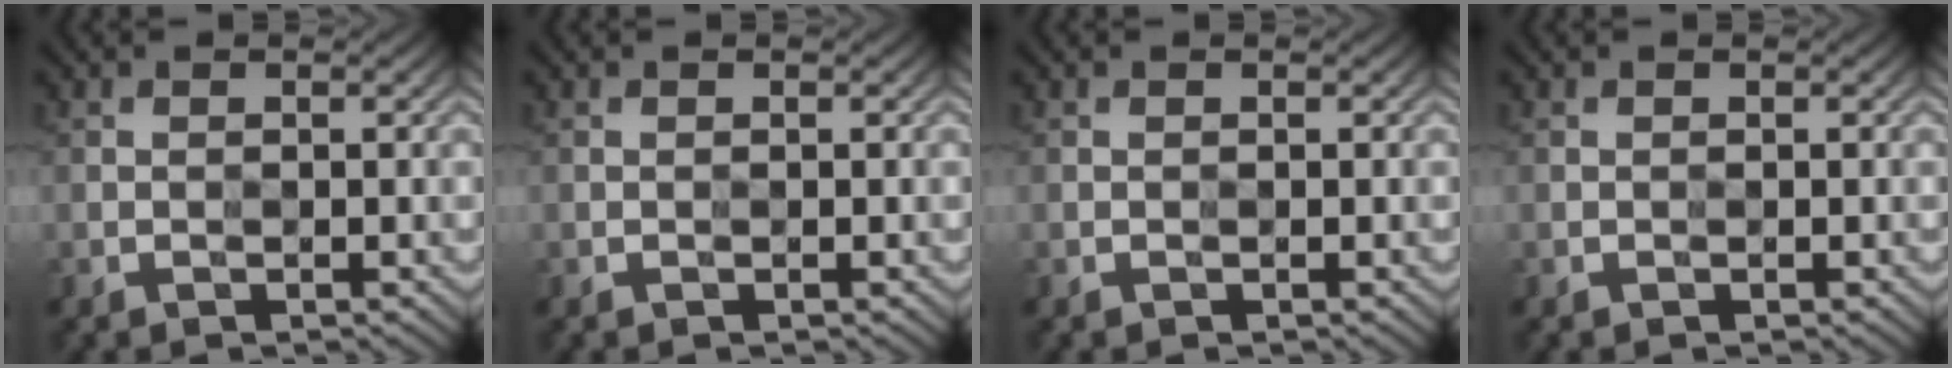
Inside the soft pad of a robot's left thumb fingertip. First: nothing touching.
{"total": 0.0}
{"total": 0.0}
{"total": 0.0}